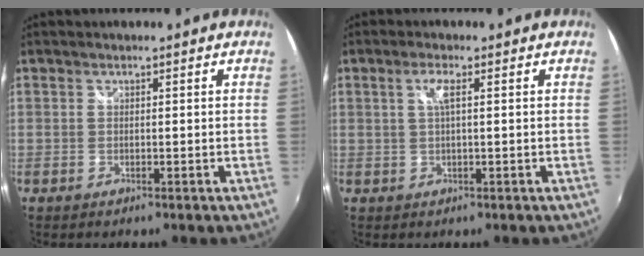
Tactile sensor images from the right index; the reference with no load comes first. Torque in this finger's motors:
{"motor_torque": [0.38, 0.01, 0.05, 0.06]}